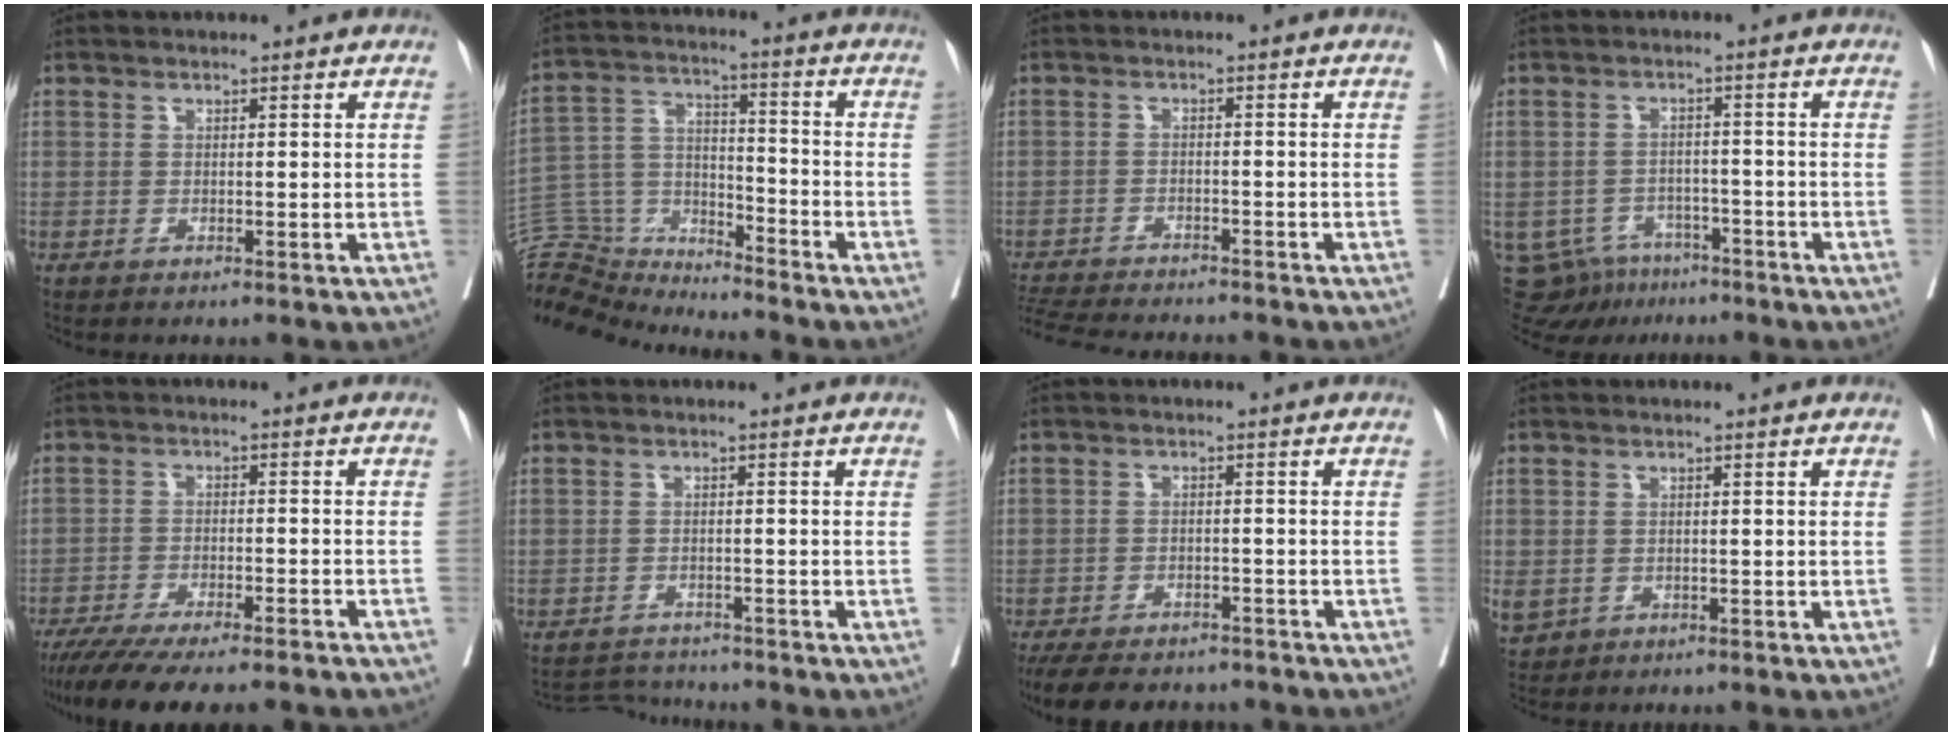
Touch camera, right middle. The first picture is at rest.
{"total": 11.0, "force": [-10.8, 1.6, -0.9], "torque": [0.007, 0.061, -0.207]}
{"total": 12.0, "force": [-11.0, 1.9, 4.4], "torque": [-0.083, -0.013, -0.164]}
{"total": 10.2, "force": [-7.7, 6.2, 2.2], "torque": [-0.049, 0.004, -0.106]}
{"total": 16.8, "force": [-14.4, 1.9, 8.5], "torque": [-0.130, -0.033, -0.209]}
{"total": 3.5, "force": [-3.4, 0.3, -0.7], "torque": [0.011, -0.007, -0.057]}
{"total": 12.9, "force": [-11.0, 4.7, 4.9], "torque": [-0.098, -0.005, -0.151]}
{"total": 5.1, "force": [-1.8, 4.4, 1.9], "torque": [-0.054, -0.003, -0.021]}